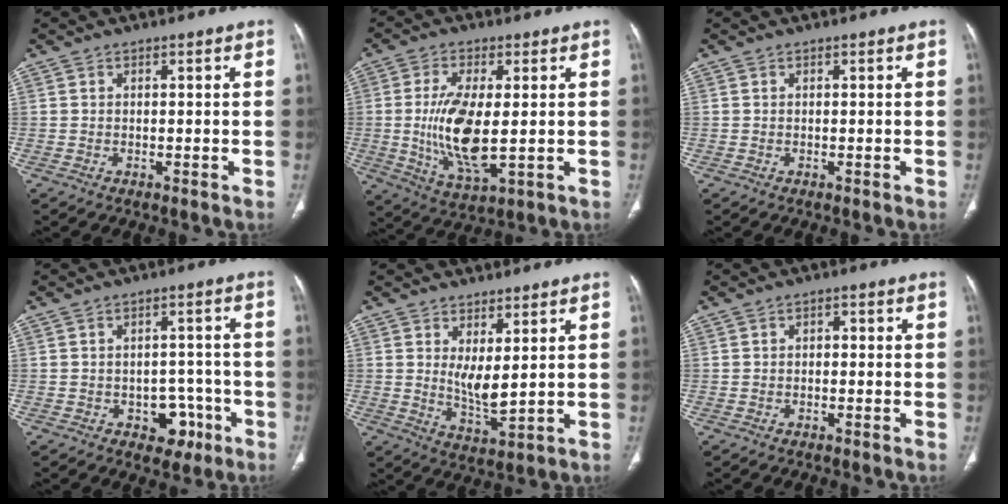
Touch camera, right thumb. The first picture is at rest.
{"total": 12.5, "force": [-0.3, 4.9, 11.5], "torque": [-0.234, -0.021, 0.002]}
{"total": 0.0}
{"total": 6.3, "force": [-2.9, 4.6, 3.3], "torque": [-0.009, 0.028, -0.032]}
{"total": 5.1, "force": [1.3, 1.3, 4.7], "torque": [-0.088, -0.025, 0.035]}
{"total": 1.3, "force": [-0.1, 0.9, 0.9], "torque": [-0.006, 0.006, -0.006]}